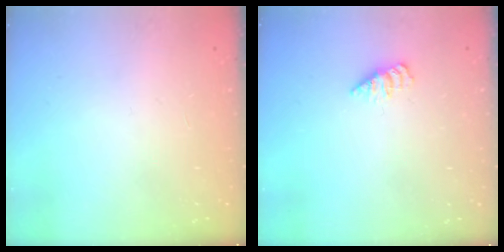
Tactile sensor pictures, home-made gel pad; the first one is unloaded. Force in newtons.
{"total": 2.2, "press": 2.2, "slide": 0.3}